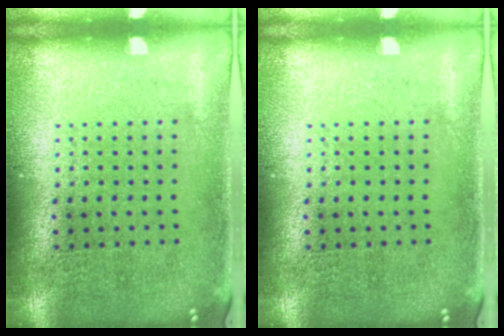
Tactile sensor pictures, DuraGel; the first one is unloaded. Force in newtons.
{"total": 0.0}